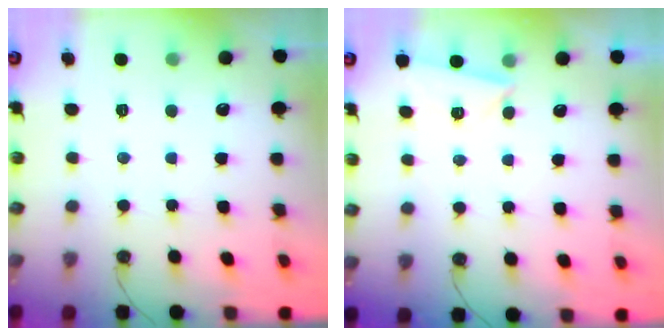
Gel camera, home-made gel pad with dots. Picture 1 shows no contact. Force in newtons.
{"total": 2.7, "press": 2.4, "slide": 1.2}